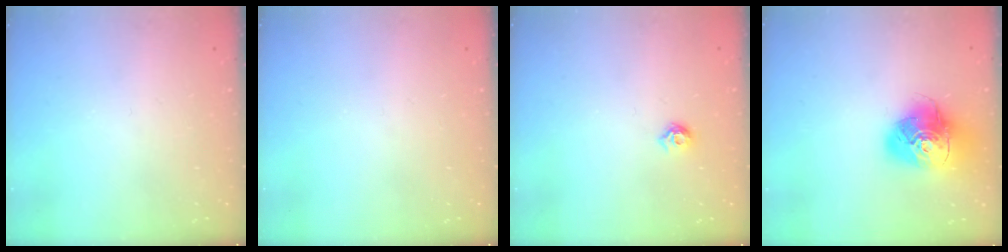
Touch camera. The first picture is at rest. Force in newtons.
{"total": 0.0}
{"total": 5.1, "press": 5.0, "slide": 0.9}
{"total": 17.5, "press": 17.4, "slide": 2.0}